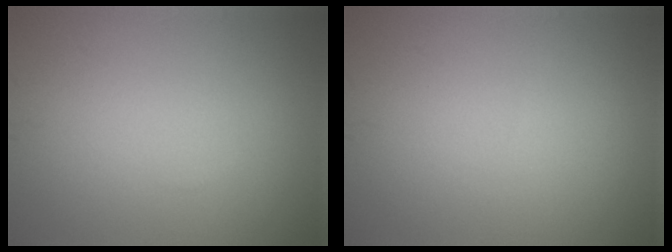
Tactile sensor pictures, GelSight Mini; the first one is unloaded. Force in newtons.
{"total": 0.0}